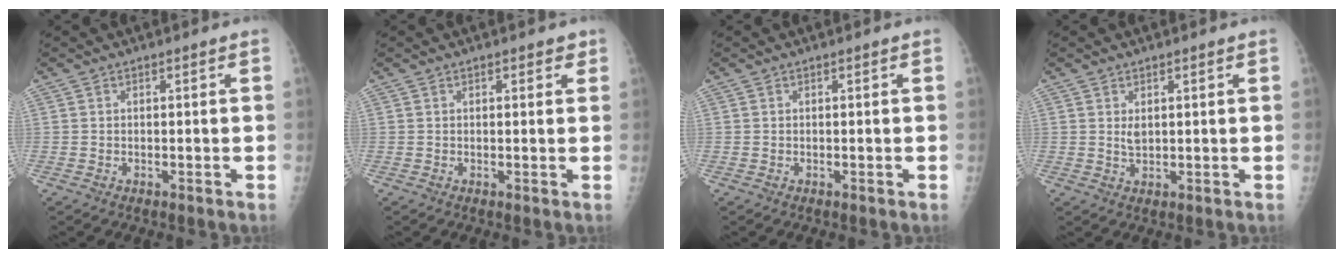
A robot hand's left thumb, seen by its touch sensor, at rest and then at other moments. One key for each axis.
{"total": 2.1, "fx": 1.3, "fy": 1.1, "fz": 1.4, "tx": -0.007, "ty": -0.003, "tz": 0.013}
{"total": 0.0}
{"total": 2.2, "fx": 0.8, "fy": 1.2, "fz": 1.7, "tx": -0.023, "ty": -0.007, "tz": 0.017}